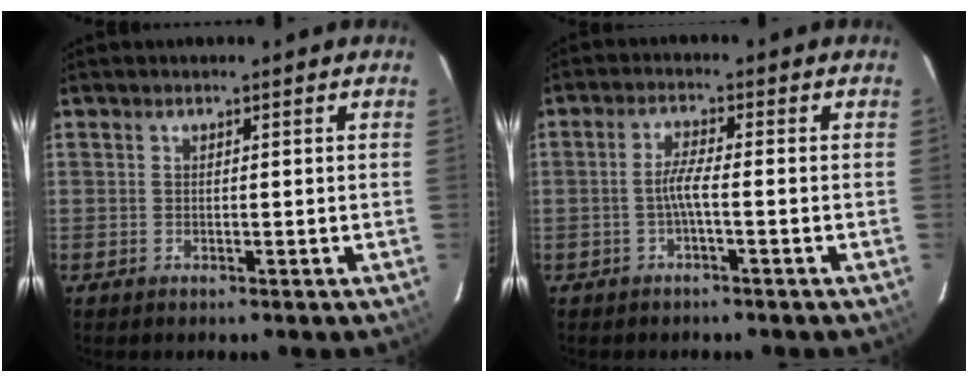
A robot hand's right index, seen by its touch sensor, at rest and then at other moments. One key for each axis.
{"total": 3.0, "fx": -1.2, "fy": -0.1, "fz": 2.8, "tx": -0.059, "ty": 0.004, "tz": -0.023}